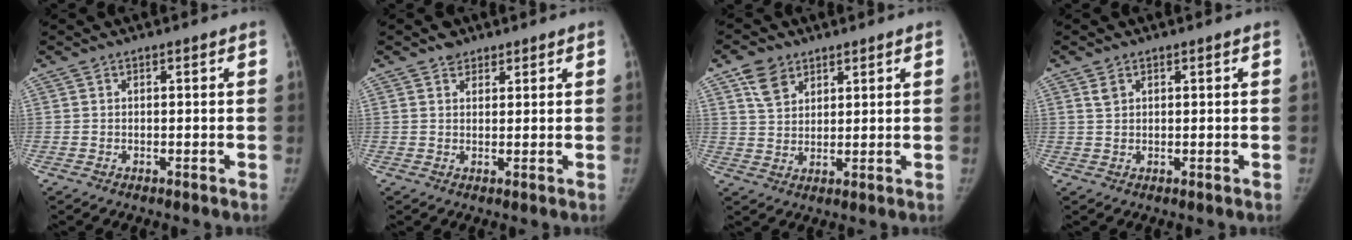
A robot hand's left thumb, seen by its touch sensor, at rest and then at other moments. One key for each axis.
{"total": 2.3, "fx": 1.6, "fy": 1.6, "fz": 0.4, "tx": 0.012, "ty": -0.012, "tz": 0.023}
{"total": 6.1, "fx": 3.6, "fy": 4.1, "fz": 2.7, "tx": -0.031, "ty": -0.017, "tz": 0.071}
{"total": 1.6, "fx": 0.9, "fy": 1.1, "fz": 0.9, "tx": -0.011, "ty": 0.000, "tz": 0.021}